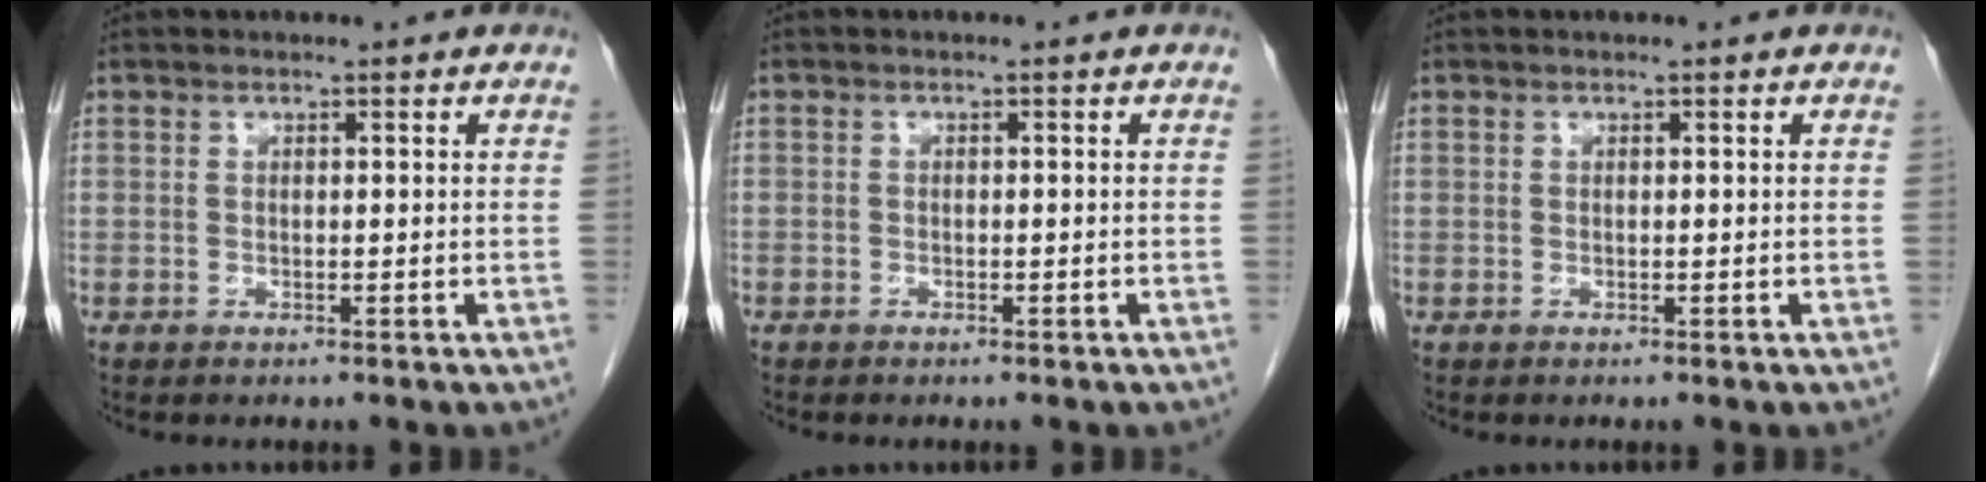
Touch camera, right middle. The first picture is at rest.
{"total": 0.5, "force": [-0.4, 0.3, 0.0], "torque": [-0.001, 0.003, -0.010]}
{"total": 0.0}